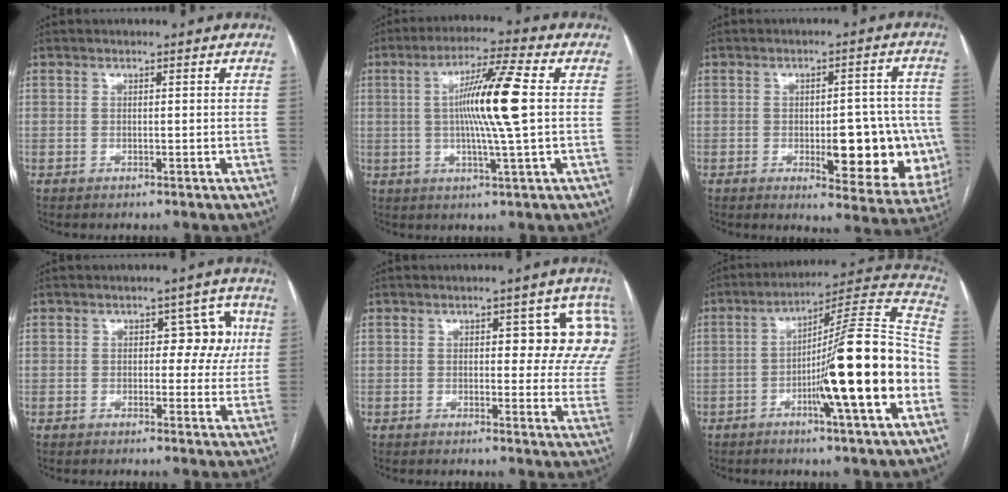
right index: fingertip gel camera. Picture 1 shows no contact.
{"total": 11.2, "force": [0.9, -0.9, 11.1], "torque": [-0.200, 0.002, 0.011]}
{"total": 14.1, "force": [-2.7, 4.9, 12.9], "torque": [-0.118, 0.011, -0.017]}
{"total": 6.2, "force": [0.8, 3.5, 5.1], "torque": [-0.046, 0.029, 0.010]}
{"total": 10.6, "force": [3.1, 4.6, 9.0], "torque": [-0.087, 0.012, 0.023]}
{"total": 20.1, "force": [-5.3, -0.1, 19.4], "torque": [-0.265, 0.009, -0.087]}